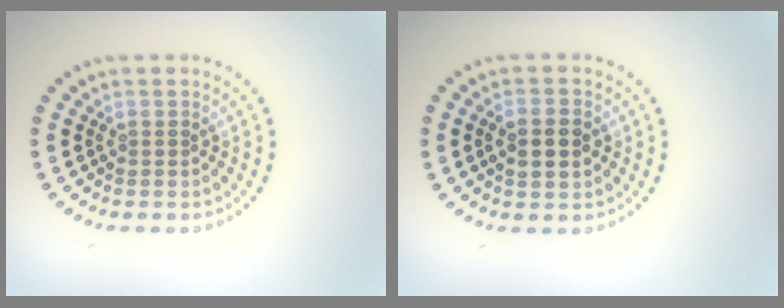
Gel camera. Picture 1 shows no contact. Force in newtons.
{"total": 2.8, "press": 2.8, "slide": 0.2}